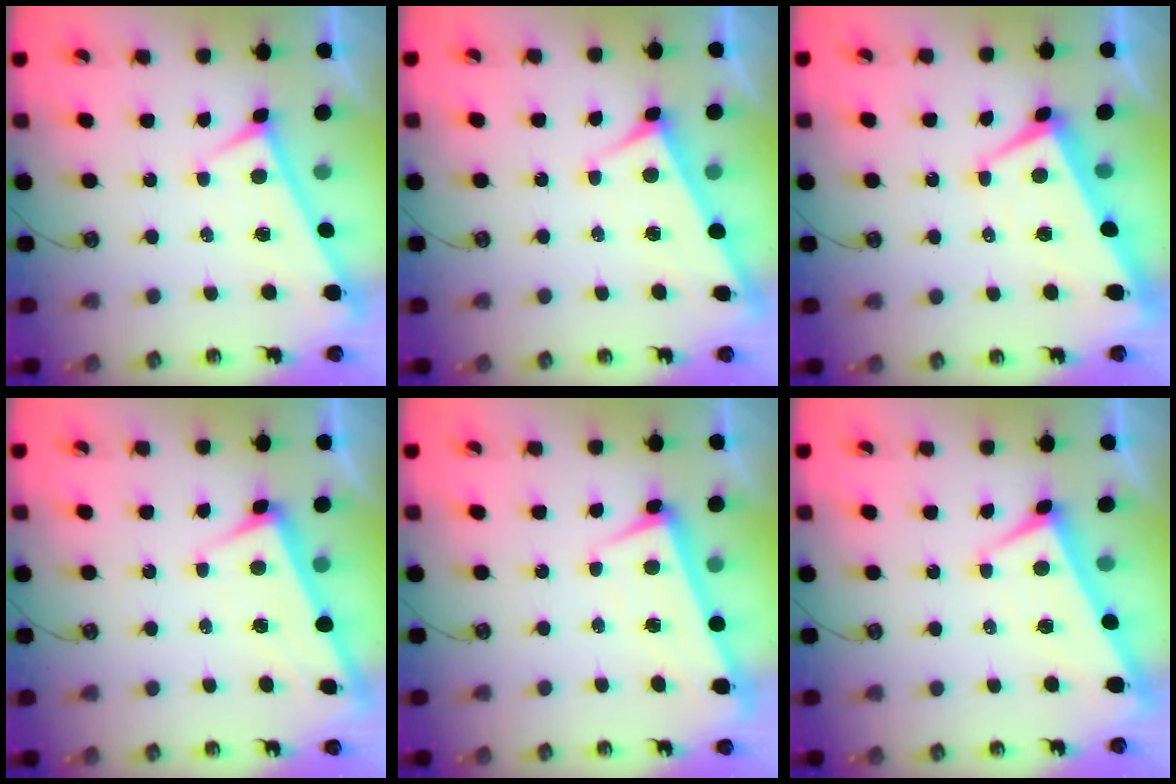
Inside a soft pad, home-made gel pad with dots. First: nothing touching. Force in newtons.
{"total": 4.0, "press": 4.0, "slide": 0.1}
{"total": 2.2, "press": 1.9, "slide": 1.1}
{"total": 2.0, "press": 1.9, "slide": 0.6}
{"total": 1.9, "press": 1.3, "slide": 1.4}
{"total": 2.6, "press": 2.5, "slide": 0.6}